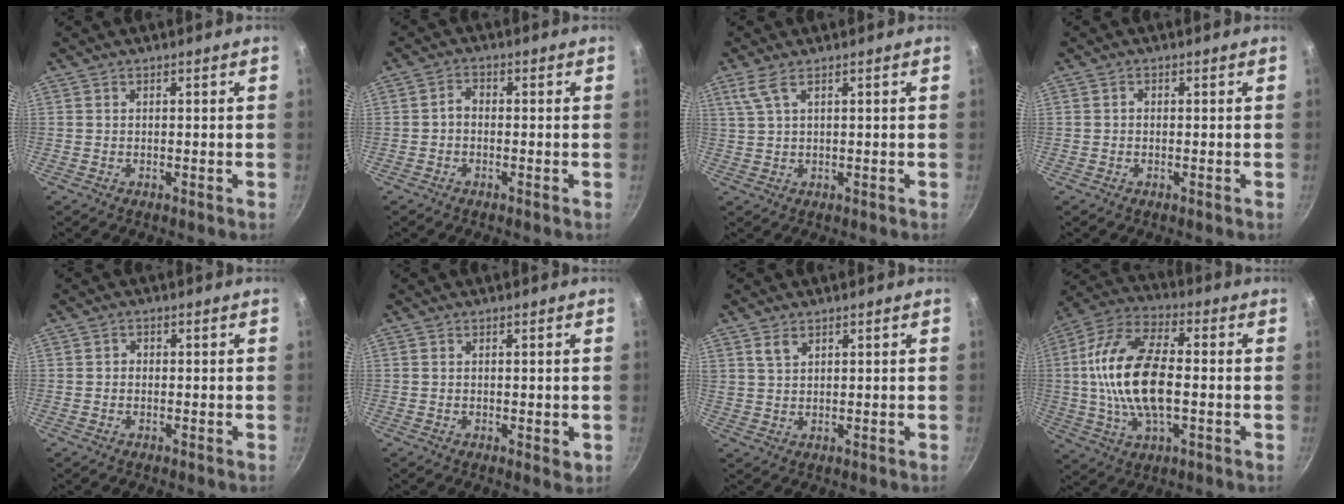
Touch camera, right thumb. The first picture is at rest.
{"total": 2.1, "force": [-0.7, 1.5, 1.4], "torque": [-0.024, 0.015, -0.019]}
{"total": 3.2, "force": [1.7, 0.9, 2.6], "torque": [-0.064, 0.002, 0.041]}
{"total": 0.6, "force": [-0.1, 0.6, 0.3], "torque": [-0.004, 0.004, -0.003]}
{"total": 1.1, "force": [-0.1, 1.0, 0.5], "torque": [-0.005, 0.004, -0.004]}
{"total": 1.6, "force": [-0.2, 0.7, 1.4], "torque": [-0.016, -0.006, -0.002]}
{"total": 2.8, "force": [1.7, 1.5, 1.7], "torque": [-0.030, -0.003, 0.037]}
{"total": 18.1, "force": [-0.4, 9.1, 15.6], "torque": [-0.291, 0.029, -0.022]}